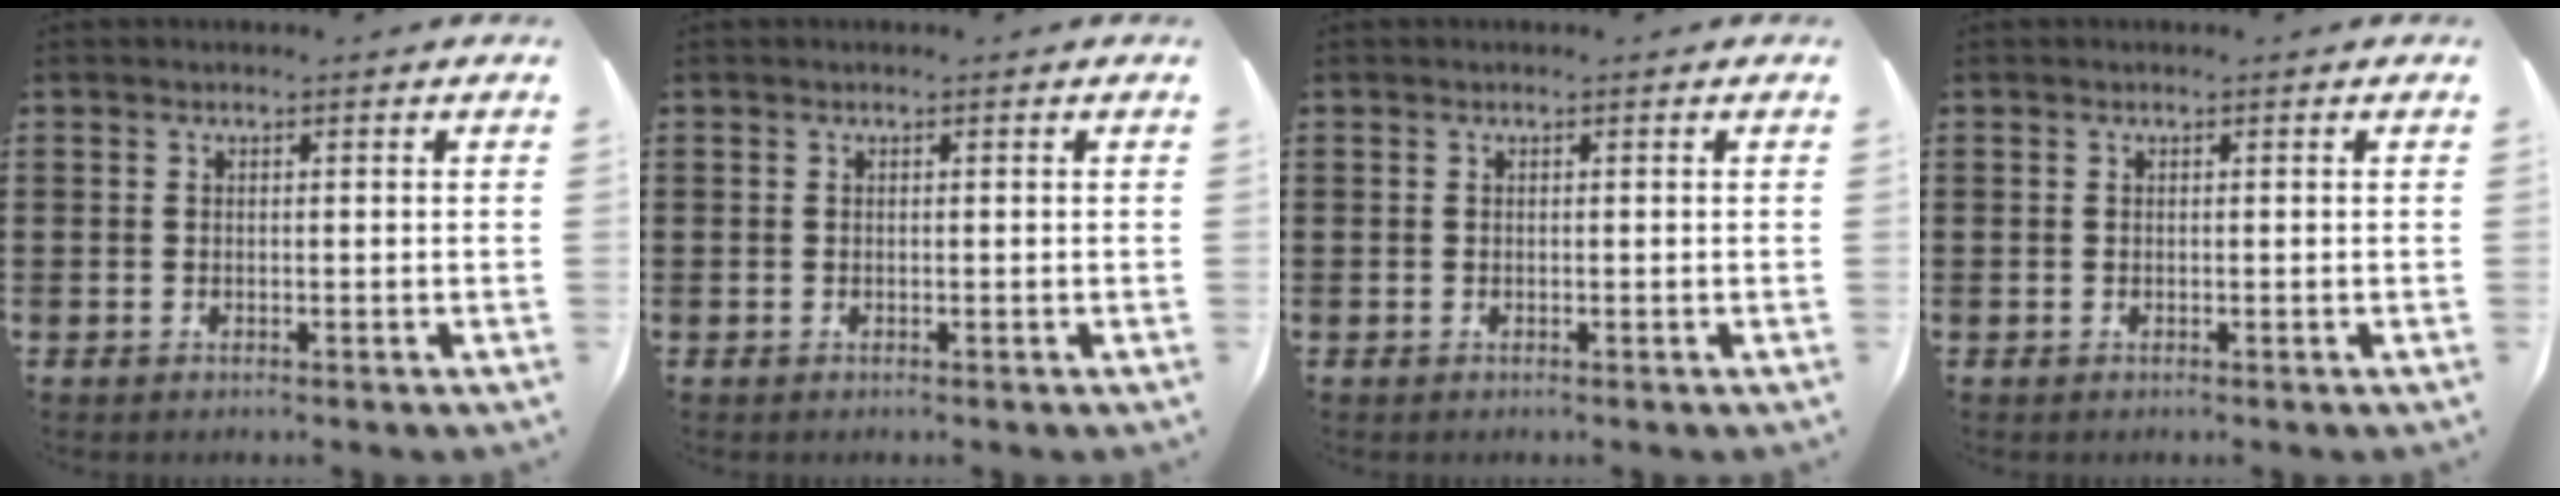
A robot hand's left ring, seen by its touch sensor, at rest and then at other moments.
{"total": 0.0}
{"total": 0.0}
{"total": 0.0}